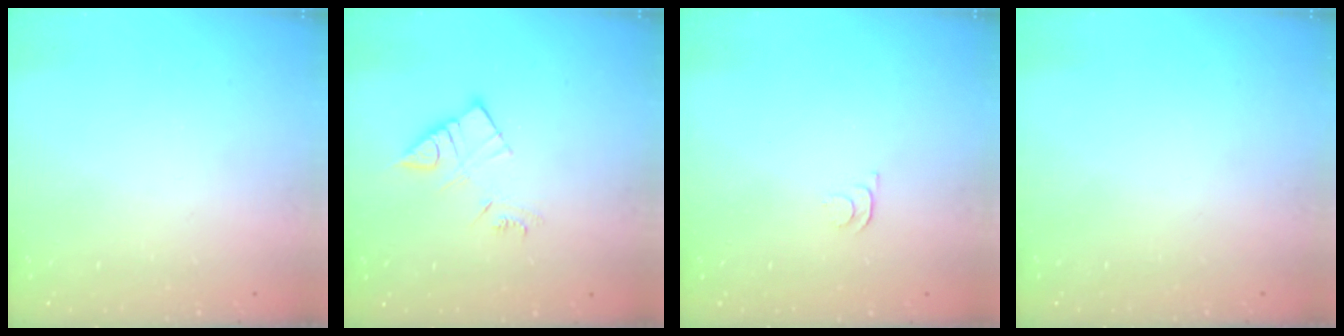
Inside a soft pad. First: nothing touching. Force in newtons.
{"total": 8.9, "press": 8.9, "slide": 0.5}
{"total": 3.6, "press": 3.5, "slide": 0.8}
{"total": 1.8, "press": 1.7, "slide": 0.1}